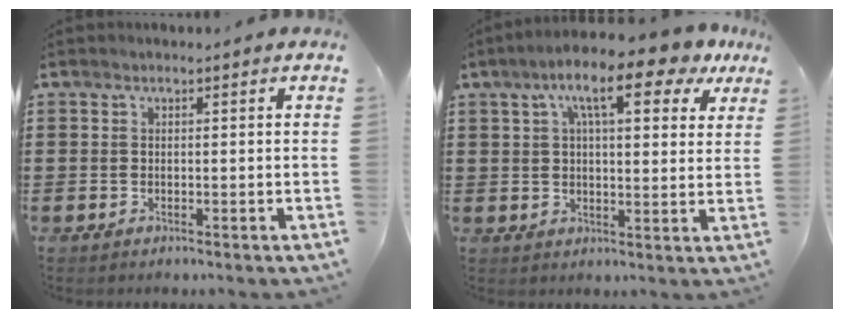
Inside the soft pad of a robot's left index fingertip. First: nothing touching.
{"total": 10.1, "force": [5.9, 2.7, 7.7], "torque": [-0.132, -0.008, 0.095]}